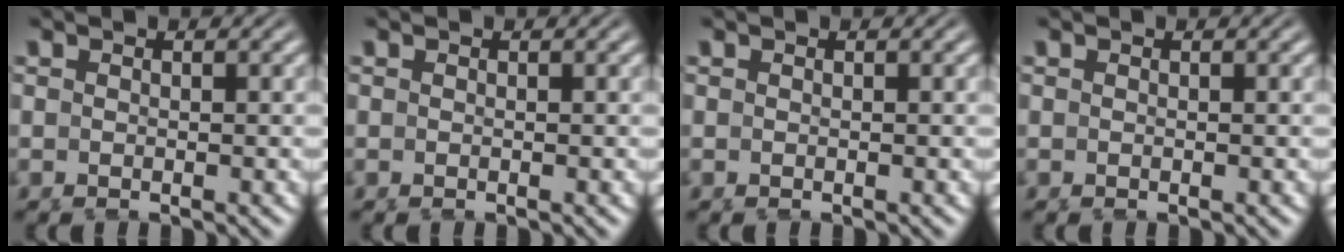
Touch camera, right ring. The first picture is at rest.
{"total": 0.0}
{"total": 0.0}
{"total": 0.0}